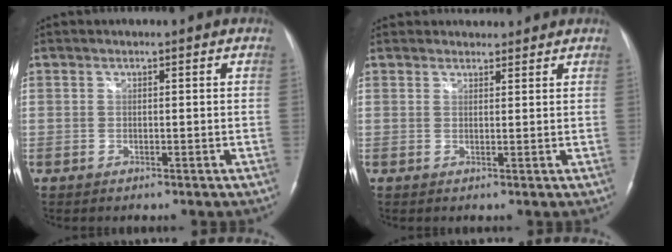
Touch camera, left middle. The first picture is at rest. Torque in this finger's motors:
{"motor_torque": [1.24, -0.90, -0.01, 0.02]}